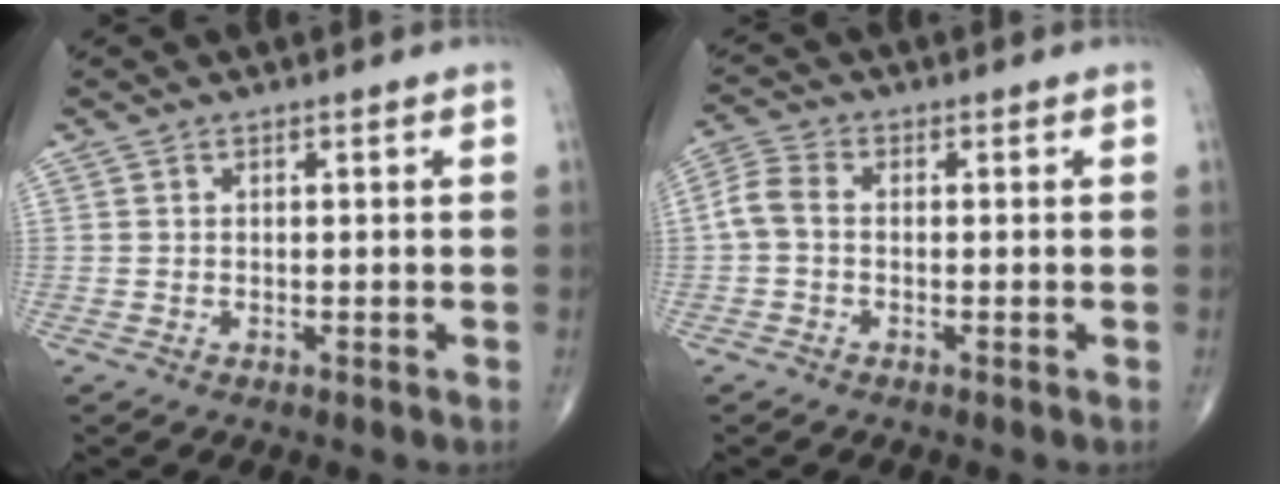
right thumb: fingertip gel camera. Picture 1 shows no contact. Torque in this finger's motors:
{"motor_torque": [-0.10, 0.20, 0.43, -0.07, 0.12]}